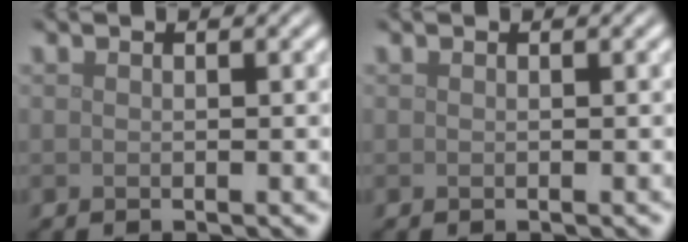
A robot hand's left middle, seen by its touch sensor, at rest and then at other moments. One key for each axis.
{"total": 0.0}